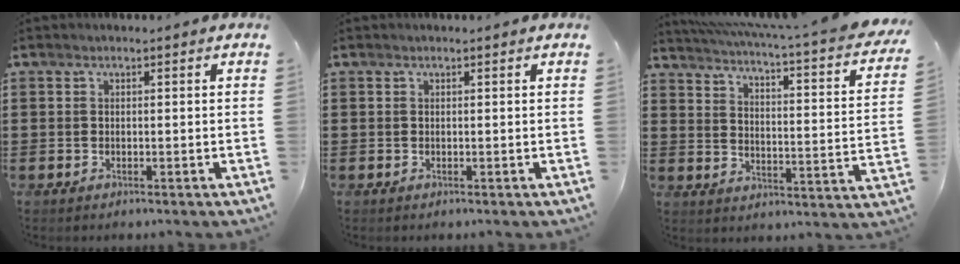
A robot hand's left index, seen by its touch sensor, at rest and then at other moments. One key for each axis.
{"total": 0.0}
{"total": 3.4, "fx": 2.7, "fy": -0.4, "fz": 2.0, "tx": -0.058, "ty": -0.036, "tz": 0.036}